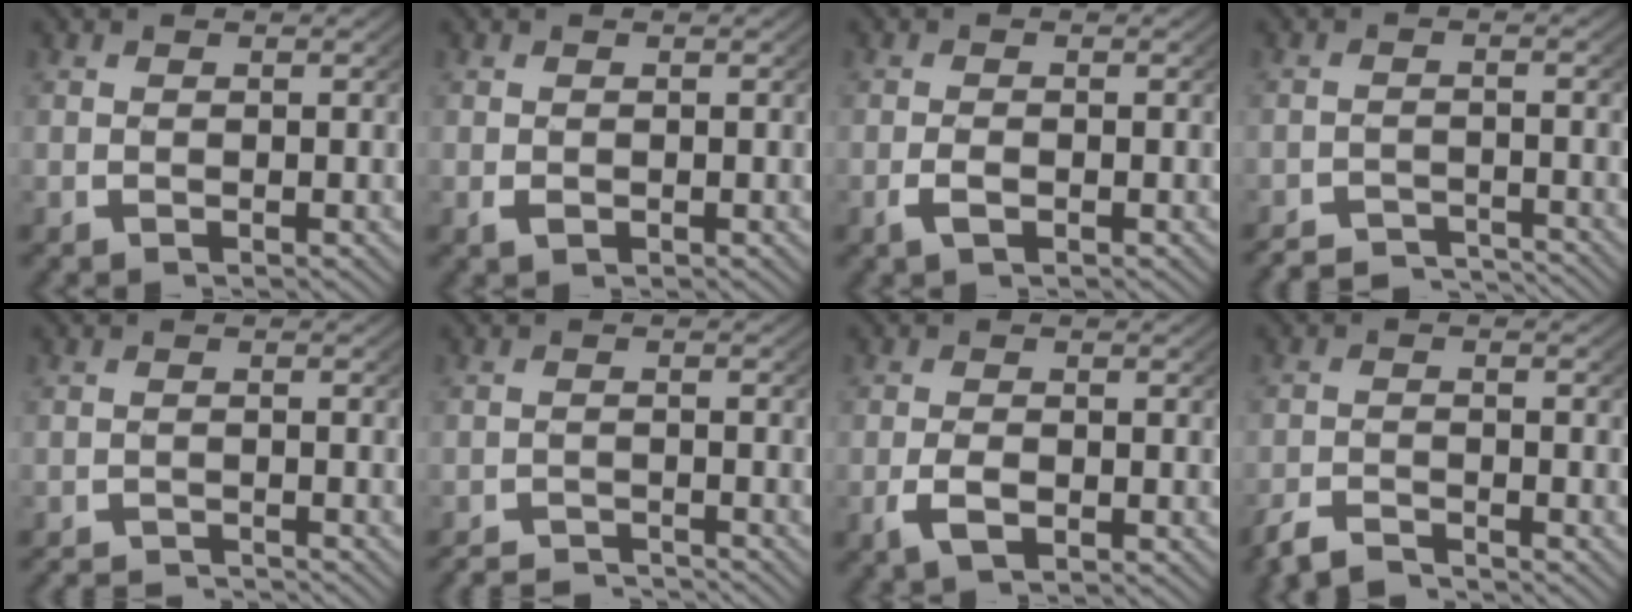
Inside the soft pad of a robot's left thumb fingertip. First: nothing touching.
{"total": 0.8, "force": [-0.2, 0.6, 0.5], "torque": [-0.011, -0.007, 0.000]}
{"total": 1.4, "force": [-0.7, 0.7, 1.0], "torque": [-0.029, -0.006, -0.011]}
{"total": 4.7, "force": [-4.5, 1.2, 1.1], "torque": [-0.005, -0.021, -0.074]}
{"total": 2.9, "force": [-2.8, 0.4, 0.3], "torque": [0.000, -0.012, -0.048]}
{"total": 3.6, "force": [-3.5, 0.6, 0.5], "torque": [-0.001, -0.015, -0.059]}
{"total": 2.3, "force": [-1.0, 1.3, 1.7], "torque": [-0.045, -0.008, -0.015]}
{"total": 2.7, "force": [-2.6, 0.7, 0.6], "torque": [-0.013, -0.006, -0.052]}